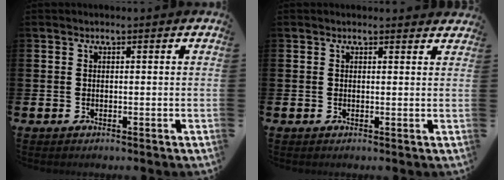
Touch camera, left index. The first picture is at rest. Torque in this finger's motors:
{"motor_torque": [0.93, -1.21, 0.18, 0.01]}